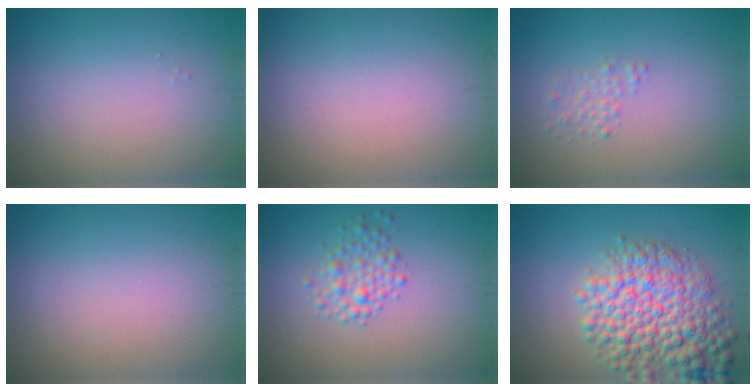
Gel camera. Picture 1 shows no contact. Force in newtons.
{"total": 0.0}
{"total": 1.2, "press": 1.2, "slide": 0.0}
{"total": 0.0}
{"total": 2.2, "press": 2.2, "slide": 0.1}
{"total": 8.4, "press": 8.4, "slide": 0.3}